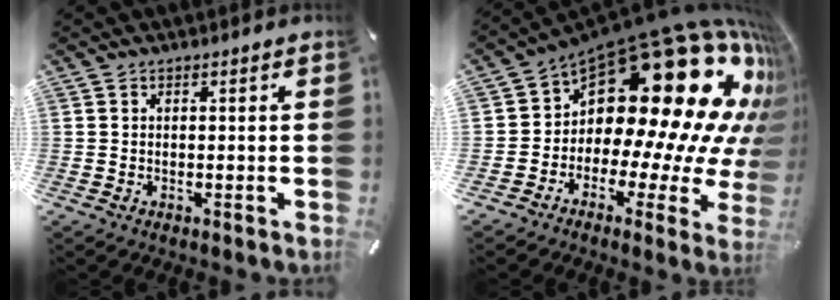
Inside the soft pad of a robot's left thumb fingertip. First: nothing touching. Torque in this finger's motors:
{"motor_torque": [1.84, 1.84, 2.04, -0.73, 0.21]}